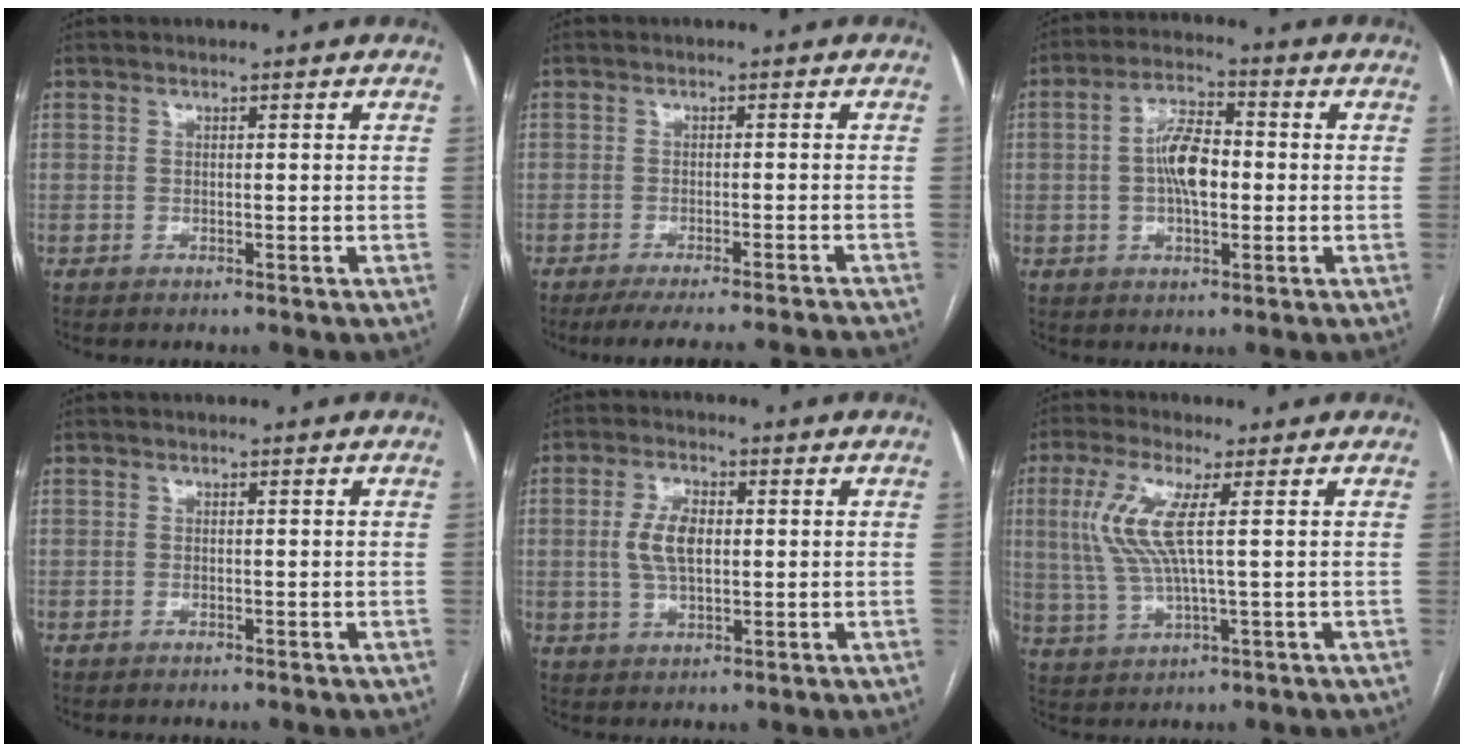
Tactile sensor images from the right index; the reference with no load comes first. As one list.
[{"total": 15.7, "force": [-14.8, 0.0, 5.3], "torque": [-0.065, -0.015, -0.188]}, {"total": 7.8, "force": [-0.2, 3.2, 7.1], "torque": [-0.136, 0.014, -0.008]}, {"total": 0.0}, {"total": 6.0, "force": [0.6, 2.9, 5.2], "torque": [-0.113, 0.011, 0.013]}, {"total": 8.6, "force": [1.9, 1.0, 8.3], "torque": [-0.202, 0.005, 0.039]}]